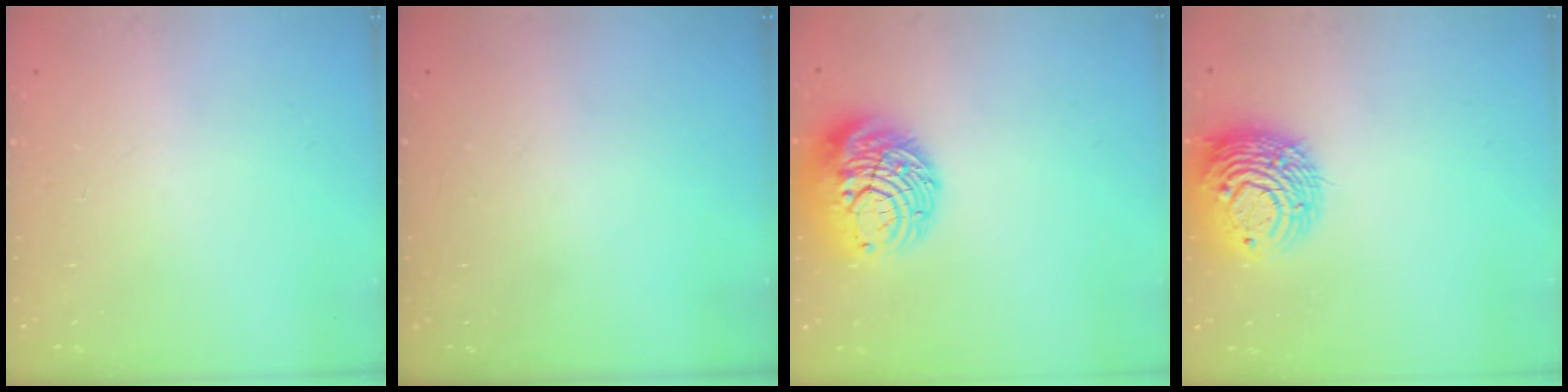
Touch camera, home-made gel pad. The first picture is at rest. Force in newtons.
{"total": 0.0}
{"total": 13.3, "press": 13.2, "slide": 1.4}
{"total": 12.2, "press": 12.1, "slide": 1.0}